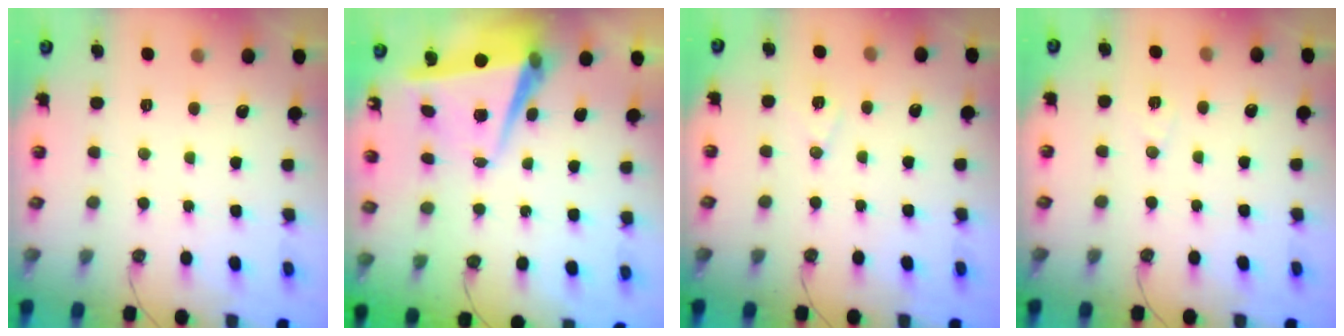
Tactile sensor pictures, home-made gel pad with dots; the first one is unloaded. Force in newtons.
{"total": 8.3, "press": 8.3, "slide": 0.8}
{"total": 7.3, "press": 6.3, "slide": 3.6}
{"total": 6.5, "press": 5.8, "slide": 3.0}